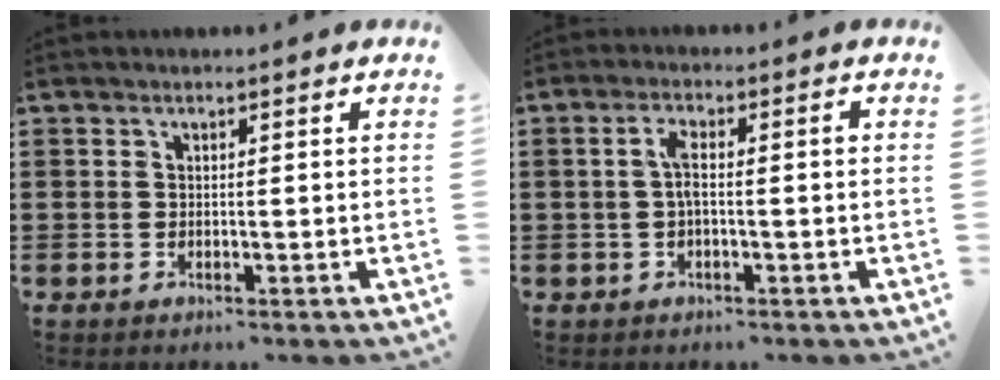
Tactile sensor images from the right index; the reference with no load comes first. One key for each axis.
{"total": 3.5, "fx": -0.3, "fy": 0.7, "fz": 3.4, "tx": -0.070, "ty": 0.003, "tz": -0.010}